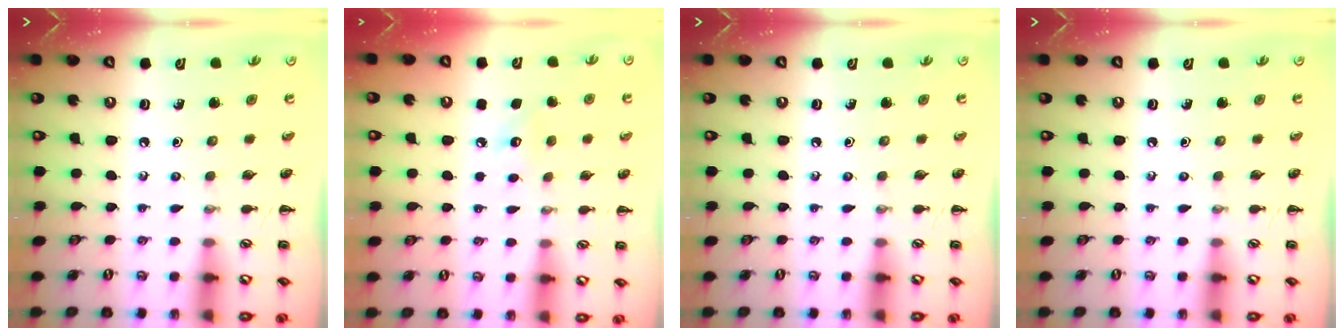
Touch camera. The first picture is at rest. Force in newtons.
{"total": 6.2, "press": 6.0, "slide": 1.8}
{"total": 0.0}
{"total": 0.0}